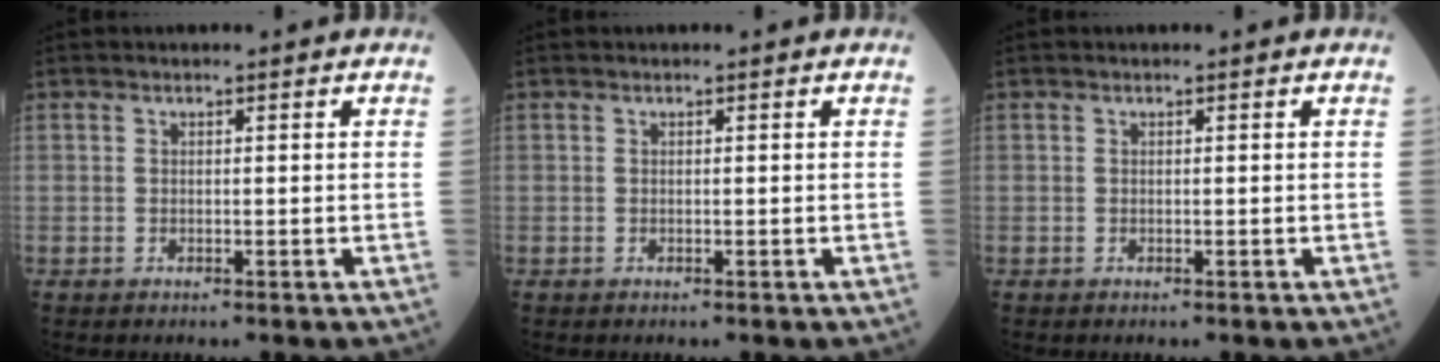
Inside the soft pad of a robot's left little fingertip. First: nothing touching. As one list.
[{"total": 0.0}, {"total": 0.0}]